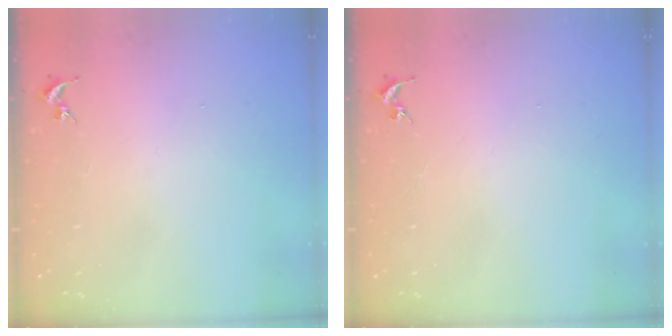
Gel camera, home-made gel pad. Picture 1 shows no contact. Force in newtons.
{"total": 0.0}